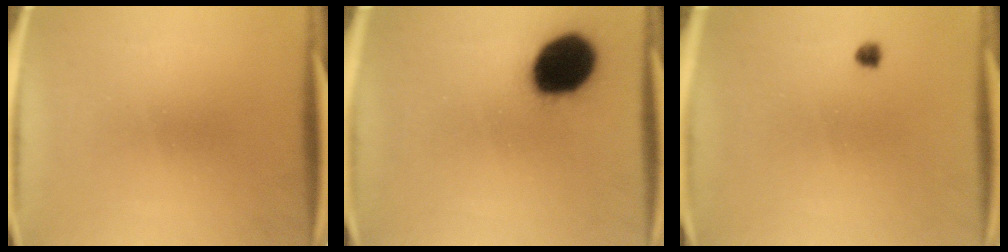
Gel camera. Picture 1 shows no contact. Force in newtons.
{"total": 18.9}
{"total": 1.2}